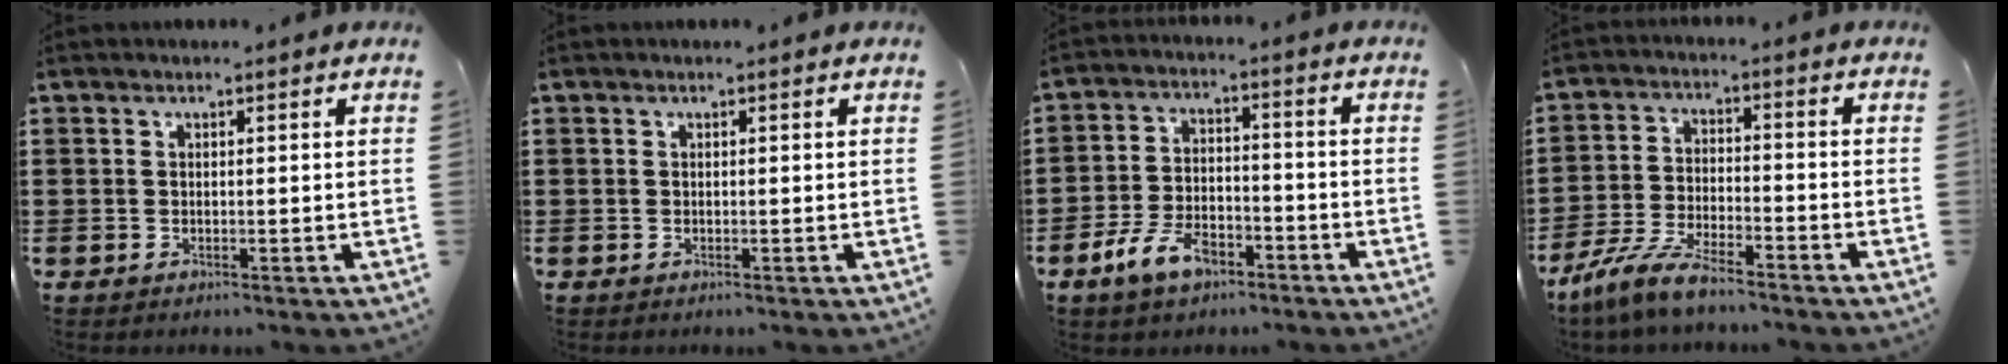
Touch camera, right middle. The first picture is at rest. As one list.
[{"total": 0.0}, {"total": 7.1, "force": [-4.7, 3.3, 4.2], "torque": [-0.092, 0.009, -0.091]}, {"total": 7.0, "force": [-6.1, 0.8, 3.2], "torque": [-0.084, -0.006, -0.122]}]